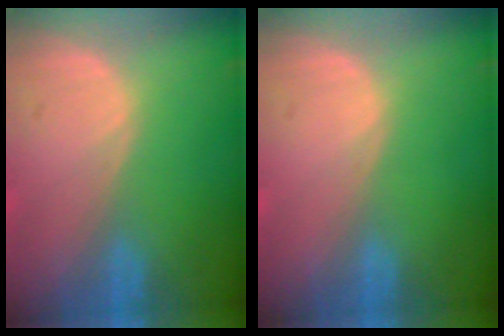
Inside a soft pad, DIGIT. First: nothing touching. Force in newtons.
{"total": 0.0}